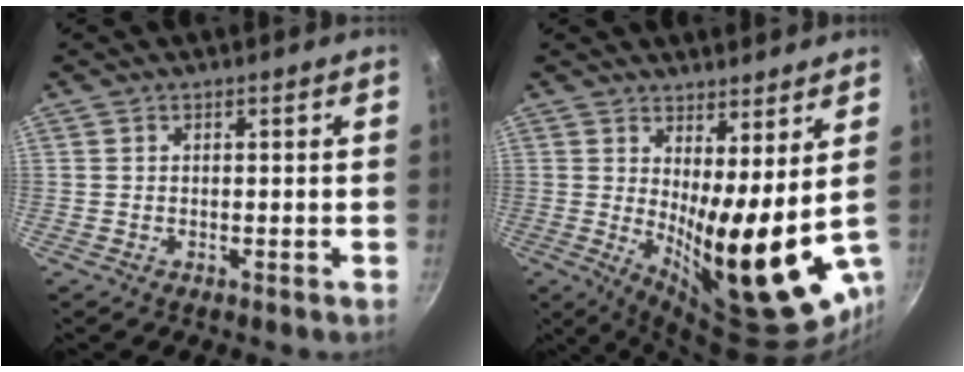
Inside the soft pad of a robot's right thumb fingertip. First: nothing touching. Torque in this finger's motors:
{"motor_torque": [1.86, 3.15, 2.03, -0.13, 0.36]}